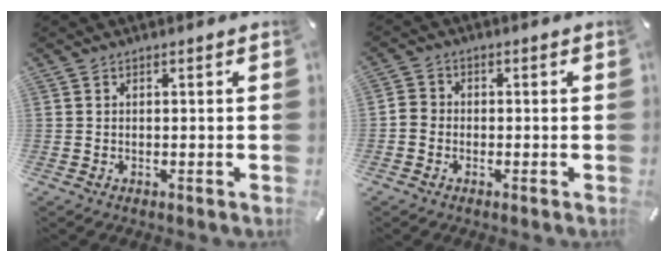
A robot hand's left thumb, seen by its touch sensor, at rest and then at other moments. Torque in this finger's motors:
{"motor_torque": [-0.29, -0.22, -0.07, 0.10, -0.06]}